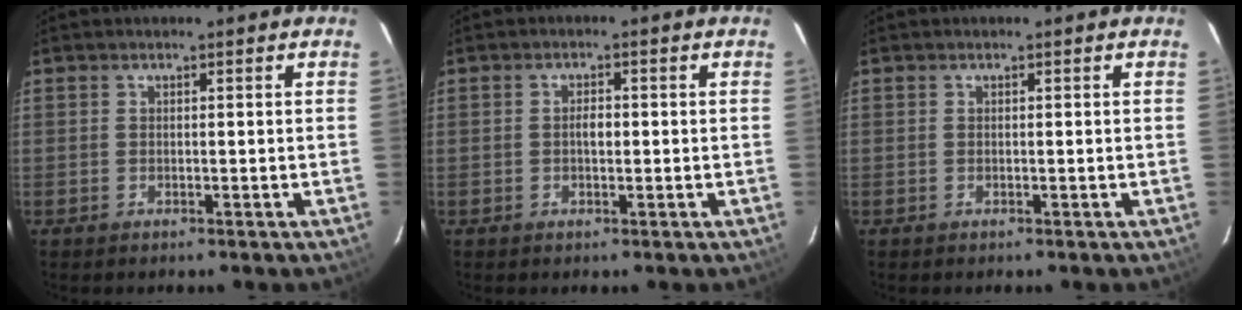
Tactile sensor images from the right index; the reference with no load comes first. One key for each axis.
{"total": 1.8, "fx": -0.1, "fy": 0.9, "fz": 1.6, "tx": -0.029, "ty": 0.006, "tz": -0.004}
{"total": 0.0}